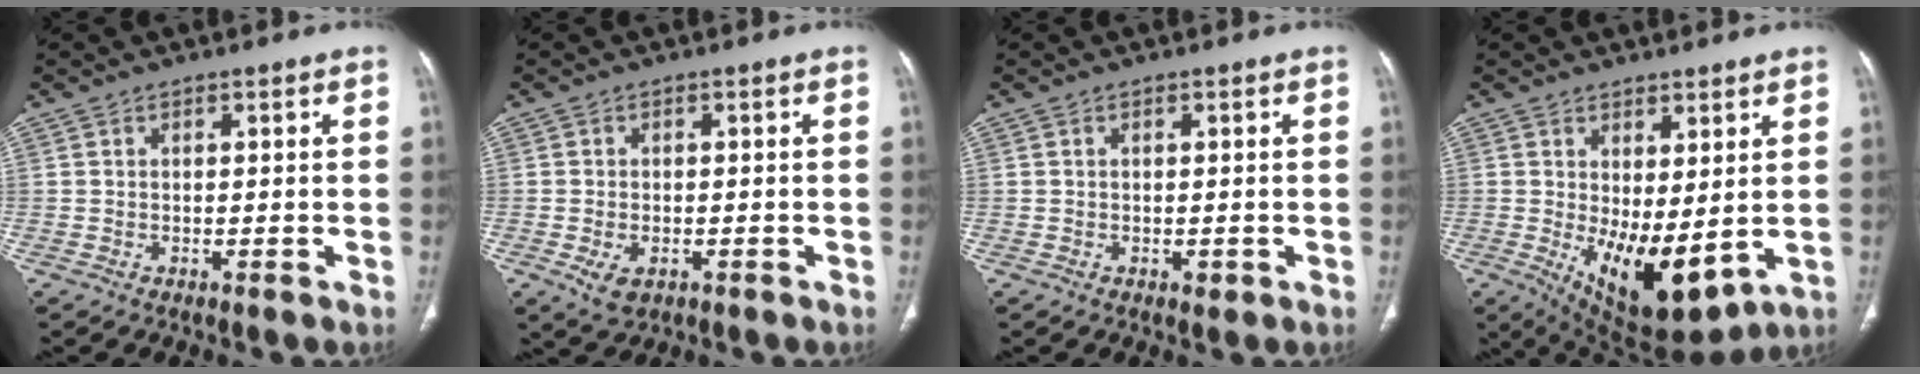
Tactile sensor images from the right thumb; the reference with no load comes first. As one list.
[{"total": 4.0, "force": [-1.5, 2.5, 2.8], "torque": [-0.050, 0.001, -0.018]}, {"total": 0.9, "force": [-0.1, 0.6, 0.6], "torque": [-0.007, -0.001, -0.001]}, {"total": 12.4, "force": [-0.6, 5.6, 11.1], "torque": [-0.165, -0.024, 0.014]}]